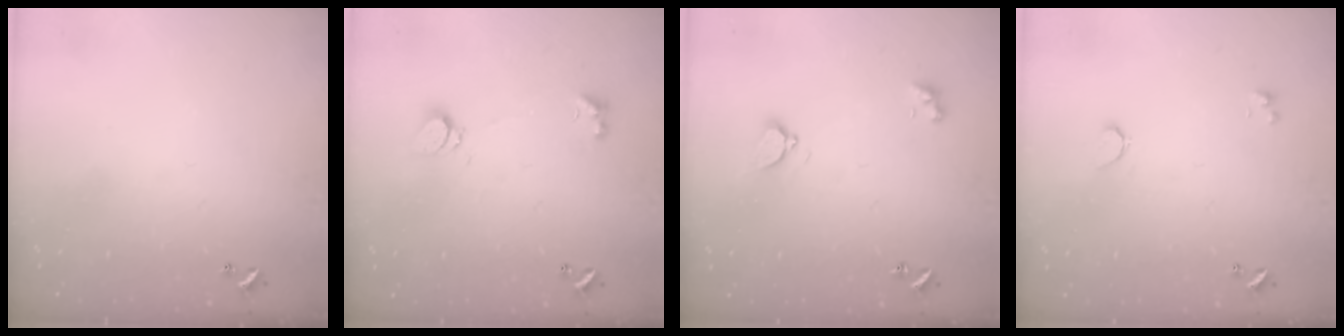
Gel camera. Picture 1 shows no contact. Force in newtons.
{"total": 1.0, "press": 0.9, "slide": 0.4}
{"total": 3.0, "press": 3.0, "slide": 0.5}
{"total": 0.6, "press": 0.4, "slide": 0.5}